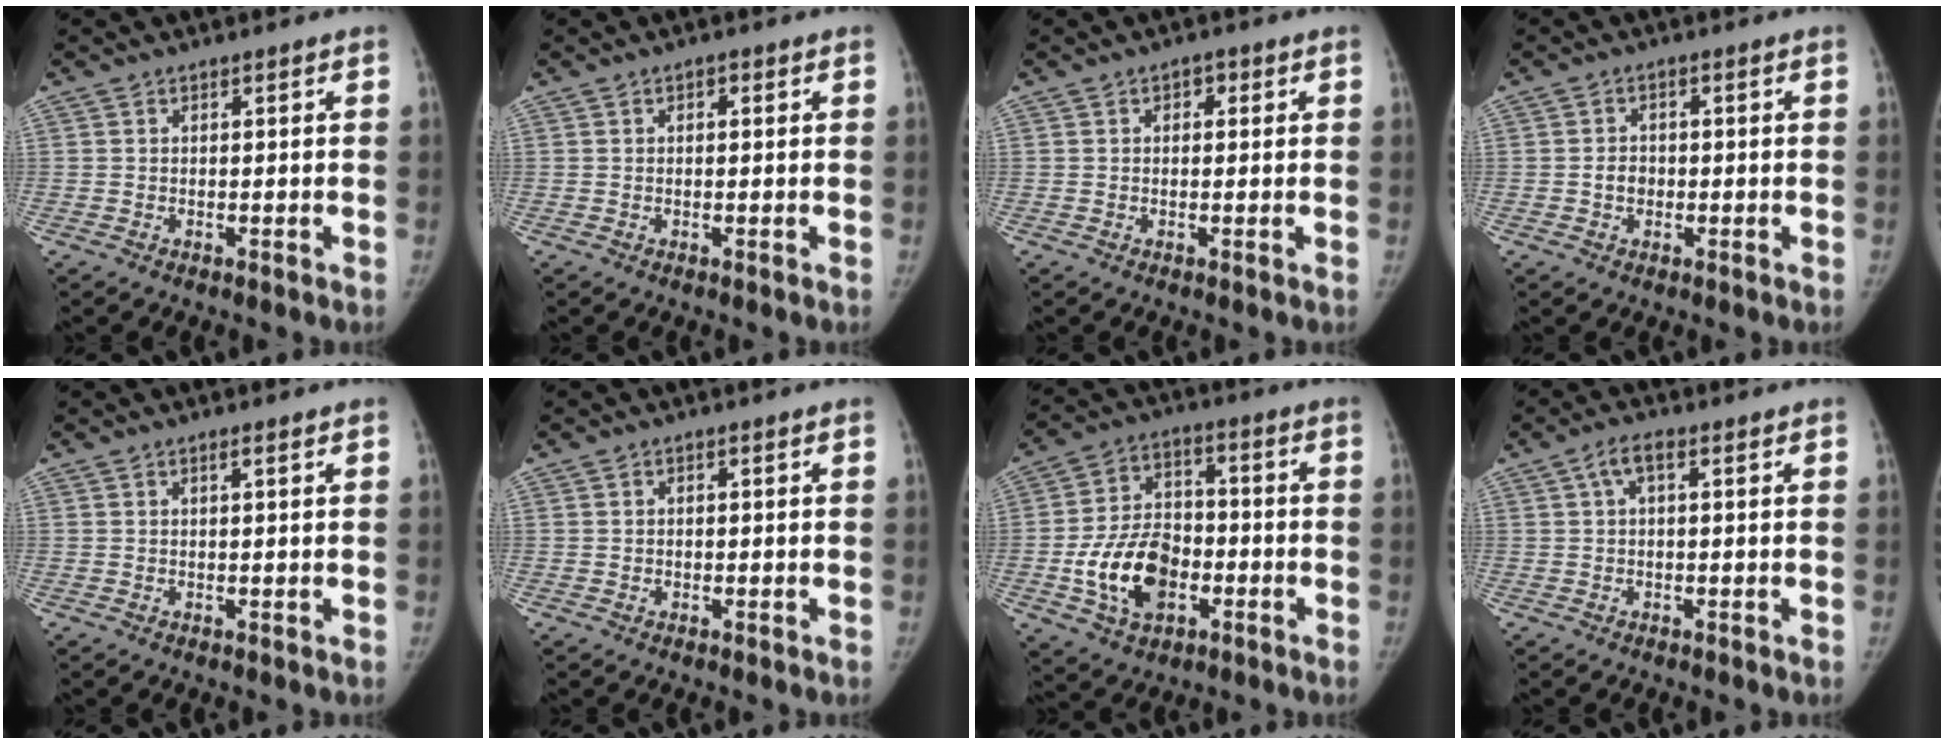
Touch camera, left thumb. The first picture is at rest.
{"total": 1.1, "force": [0.3, 0.6, 0.9], "torque": [-0.012, 0.002, 0.003]}
{"total": 1.8, "force": [0.6, 1.2, 1.2], "torque": [-0.006, 0.003, 0.004]}
{"total": 2.5, "force": [-0.5, 2.1, 1.3], "torque": [-0.011, 0.008, -0.011]}
{"total": 0.7, "force": [0.4, 0.0, 0.6], "torque": [-0.012, 0.000, 0.008]}
{"total": 0.5, "force": [-0.1, 0.5, 0.0], "torque": [0.005, 0.001, -0.002]}
{"total": 14.3, "force": [-4.2, 9.6, 9.8], "torque": [-0.153, 0.022, -0.072]}
{"total": 3.1, "force": [0.9, 1.1, 2.8], "torque": [-0.061, 0.016, 0.018]}